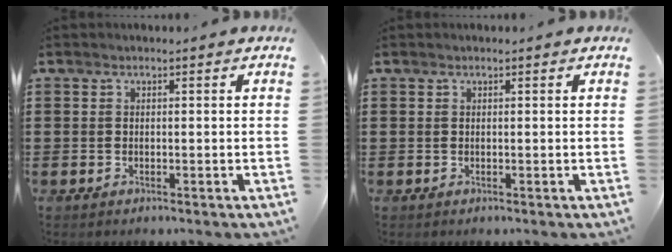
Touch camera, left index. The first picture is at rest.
{"total": 0.0}